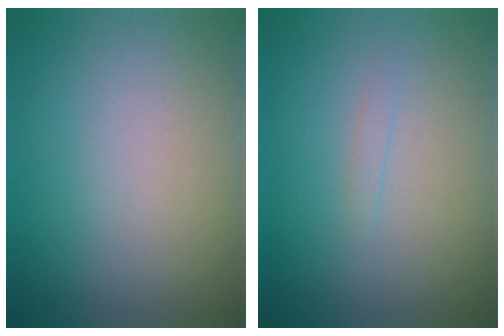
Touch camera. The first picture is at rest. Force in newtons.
{"total": 0.6, "press": 0.6, "slide": 0.1}